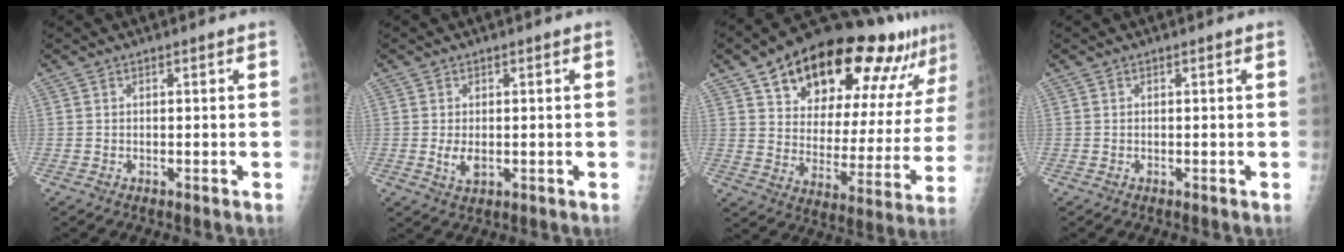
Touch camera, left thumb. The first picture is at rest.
{"total": 3.3, "force": [-0.3, 2.0, 2.5], "torque": [-0.043, -0.006, -0.001]}
{"total": 27.6, "force": [17.3, 11.3, 18.3], "torque": [-0.239, -0.039, 0.259]}
{"total": 0.0}